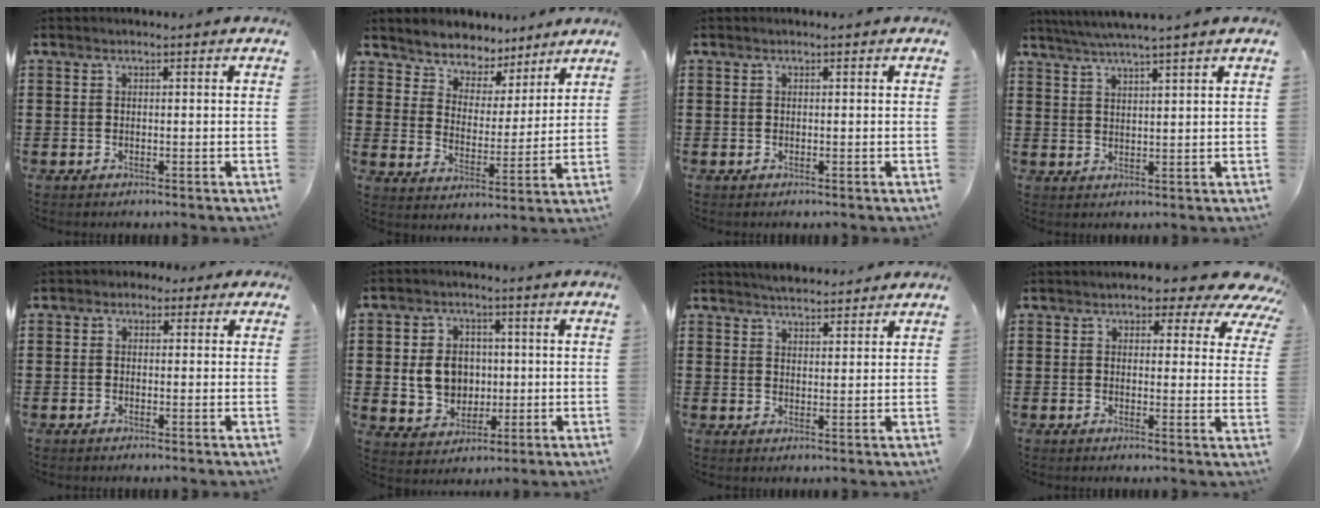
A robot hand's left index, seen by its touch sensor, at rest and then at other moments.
{"total": 5.1, "force": [4.6, 2.0, -1.0], "torque": [-0.017, -0.032, 0.081]}
{"total": 0.0}
{"total": 3.7, "force": [3.3, -0.7, 1.5], "torque": [-0.039, -0.010, 0.059]}
{"total": 1.4, "force": [-0.4, 1.3, 0.6], "torque": [-0.014, 0.007, -0.009]}
{"total": 7.5, "force": [0.3, 6.6, 3.6], "torque": [-0.078, 0.013, 0.005]}
{"total": 2.9, "force": [2.9, 0.5, 0.2], "torque": [-0.011, -0.002, 0.055]}
{"total": 4.3, "force": [3.2, 1.9, 2.1], "torque": [-0.033, -0.015, 0.048]}